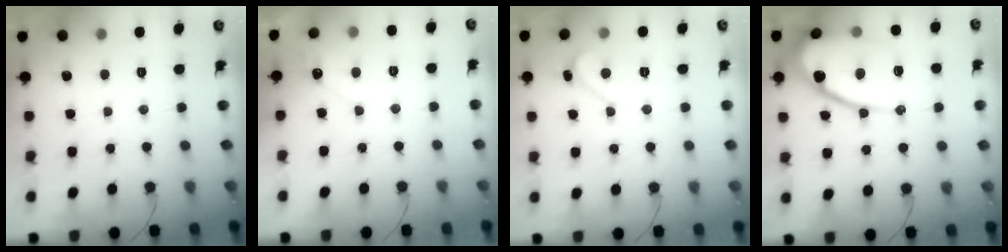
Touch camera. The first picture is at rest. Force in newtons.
{"total": 4.8, "press": 4.8, "slide": 0.3}
{"total": 2.1, "press": 2.1, "slide": 0.2}
{"total": 14.3, "press": 14.2, "slide": 1.4}